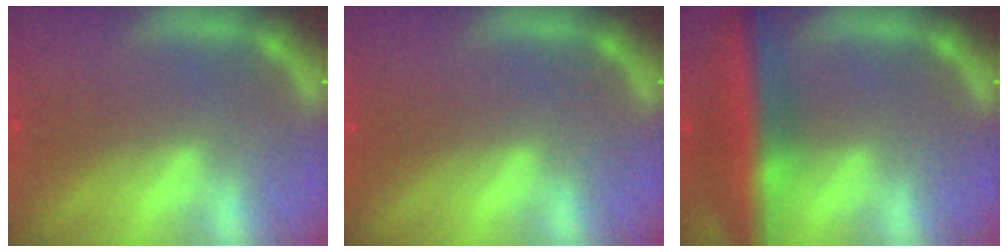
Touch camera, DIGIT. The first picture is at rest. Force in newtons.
{"total": 0.0}
{"total": 8.5}